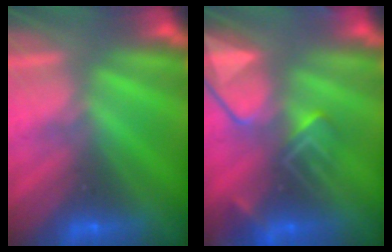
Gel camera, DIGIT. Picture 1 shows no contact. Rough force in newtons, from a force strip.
{"total": 7.4}